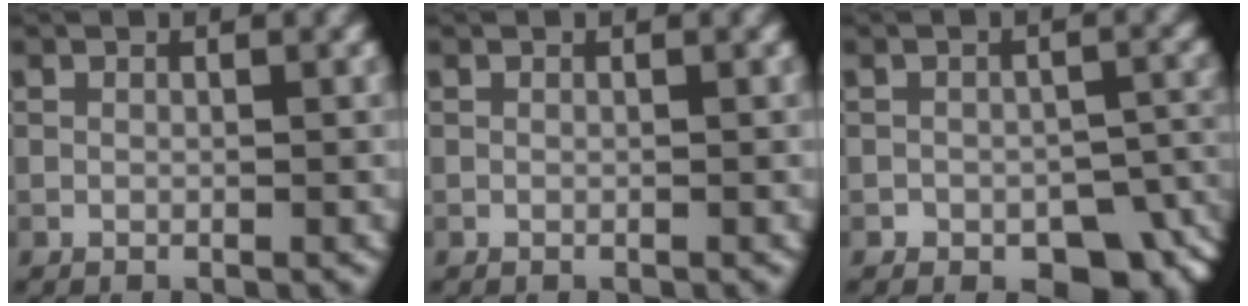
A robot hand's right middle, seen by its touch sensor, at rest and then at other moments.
{"total": 0.0}
{"total": 6.4, "force": [-4.0, 3.6, 3.6], "torque": [-0.031, -0.002, -0.052]}